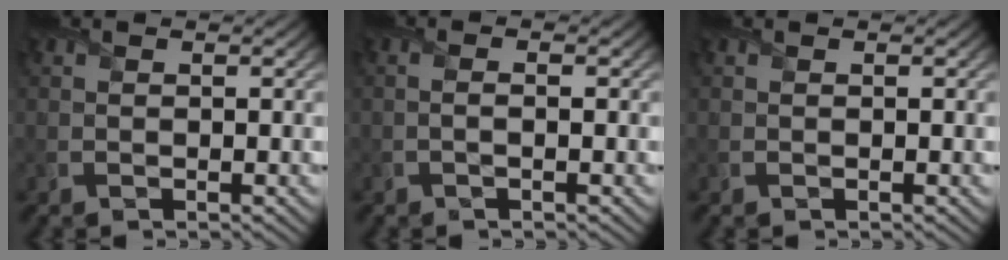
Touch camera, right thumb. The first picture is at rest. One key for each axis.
{"total": 1.0, "fx": -0.3, "fy": 0.1, "fz": 0.9, "tx": -0.019, "ty": 0.003, "tz": -0.007}
{"total": 0.0}